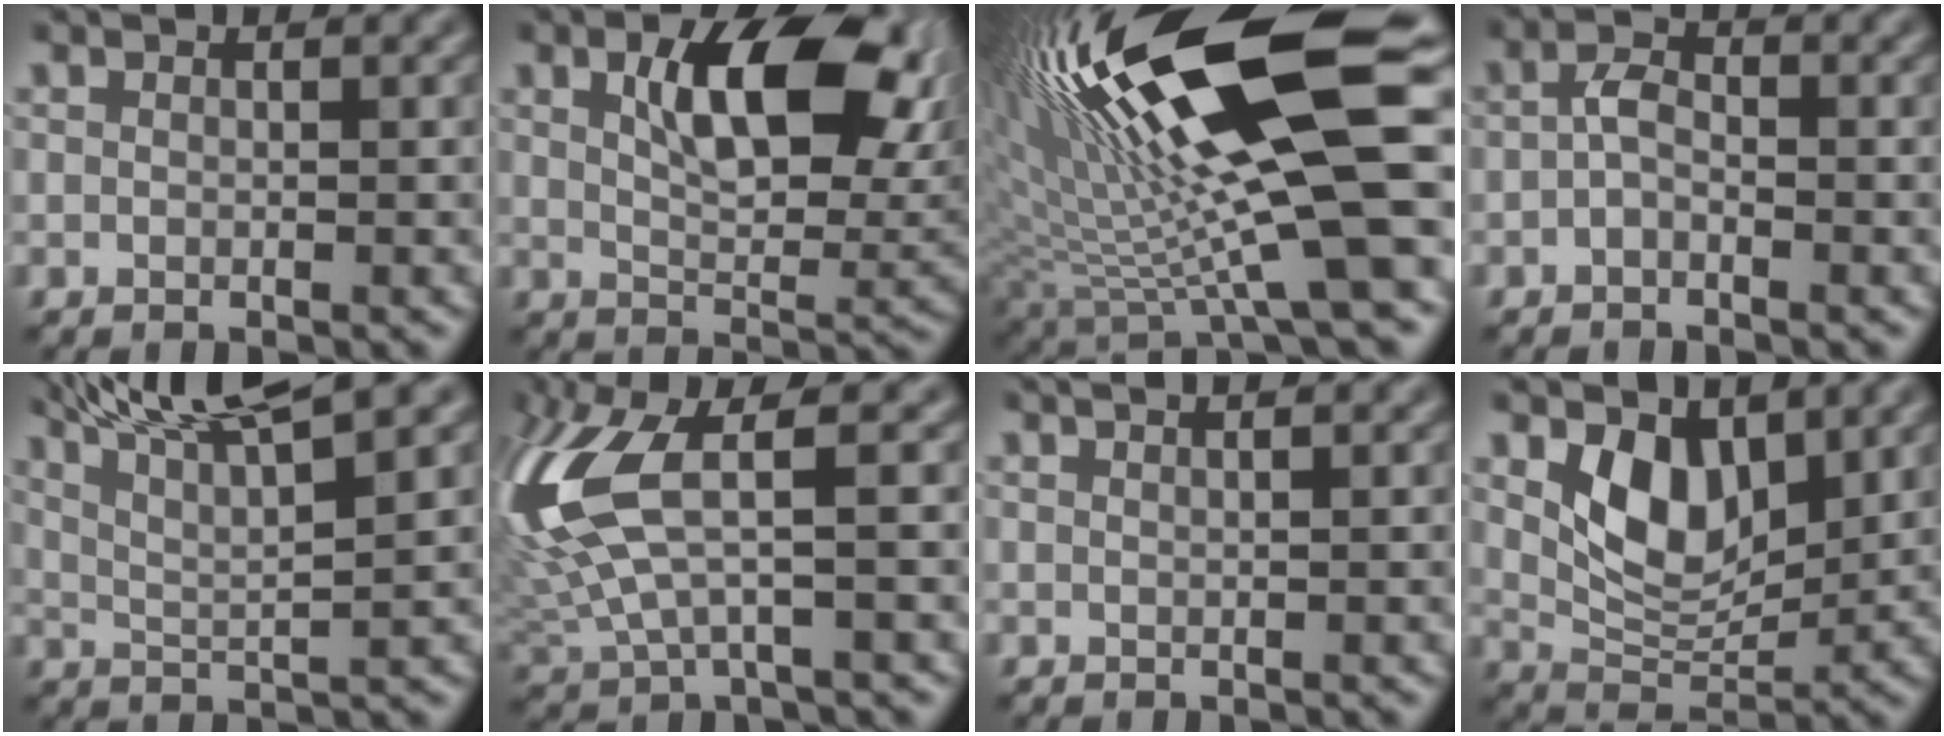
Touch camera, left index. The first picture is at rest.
{"total": 9.7, "force": [3.2, 4.6, 7.9], "torque": [-0.118, -0.001, 0.055]}
{"total": 18.5, "force": [5.7, 4.5, 17.0], "torque": [-0.312, 0.002, 0.106]}
{"total": 1.7, "force": [-0.6, 0.9, 1.3], "torque": [-0.026, 0.006, -0.015]}
{"total": 8.9, "force": [6.4, 1.6, 5.9], "torque": [-0.092, 0.021, 0.093]}
{"total": 8.3, "force": [2.0, 2.6, 7.6], "torque": [-0.192, 0.007, 0.040]}
{"total": 3.0, "force": [1.8, 1.4, 2.0], "torque": [-0.002, 0.015, -0.010]}
{"total": 5.0, "force": [2.2, 3.0, 3.4], "torque": [-0.071, -0.013, 0.040]}